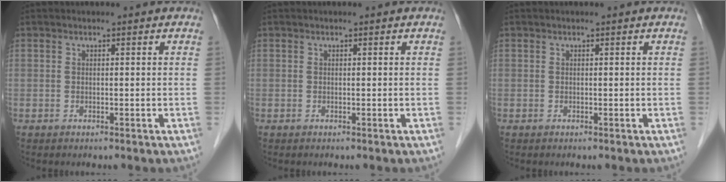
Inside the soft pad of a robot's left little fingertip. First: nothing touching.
{"total": 0.0}
{"total": 0.0}